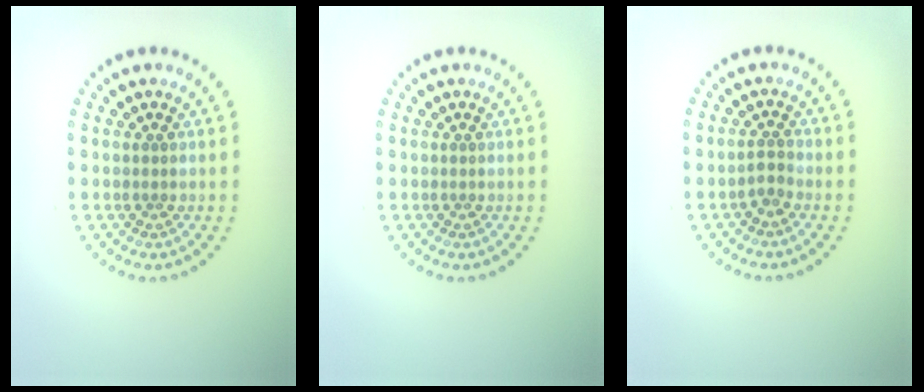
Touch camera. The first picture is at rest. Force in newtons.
{"total": 0.0}
{"total": 1.2, "press": 1.0, "slide": 0.5}